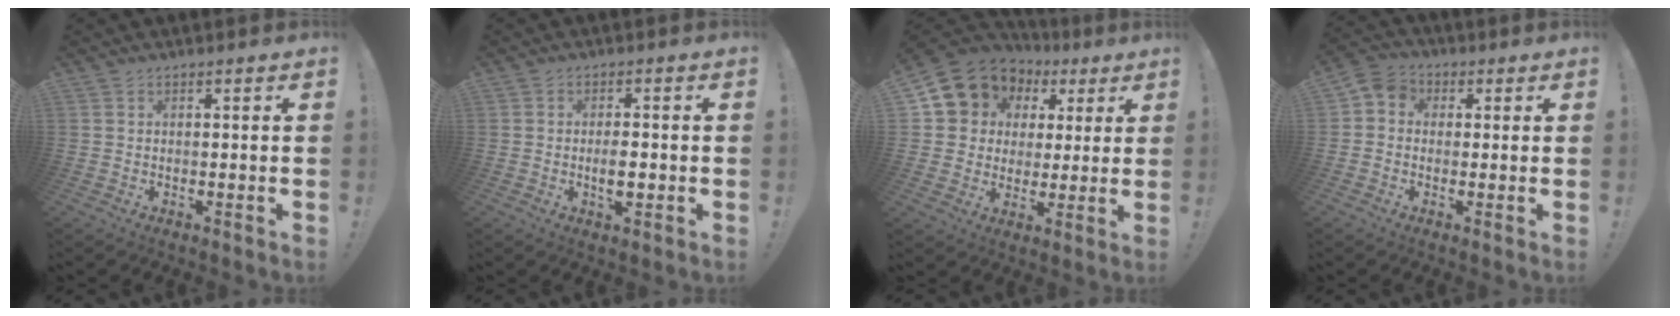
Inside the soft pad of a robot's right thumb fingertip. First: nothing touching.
{"total": 4.5, "force": [-1.0, 1.8, 4.0], "torque": [-0.058, -0.003, -0.020]}
{"total": 10.3, "force": [4.7, 9.0, 2.1], "torque": [-0.026, -0.036, 0.100]}
{"total": 4.5, "force": [-0.5, 4.1, 1.7], "torque": [-0.038, 0.016, -0.008]}